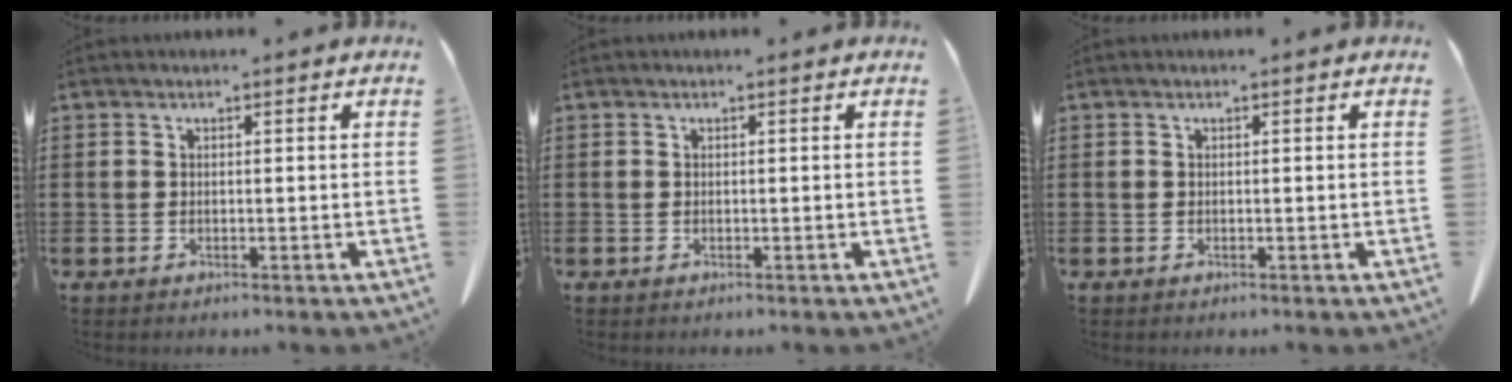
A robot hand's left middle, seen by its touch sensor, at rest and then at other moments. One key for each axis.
{"total": 0.0}
{"total": 0.0}